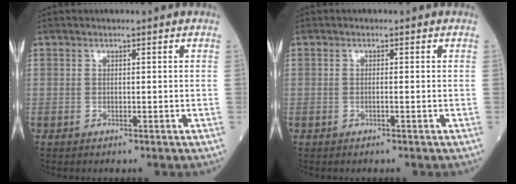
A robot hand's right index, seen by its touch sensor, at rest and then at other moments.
{"total": 0.6, "force": [-0.1, -0.1, 0.6], "torque": [-0.011, 0.001, -0.003]}